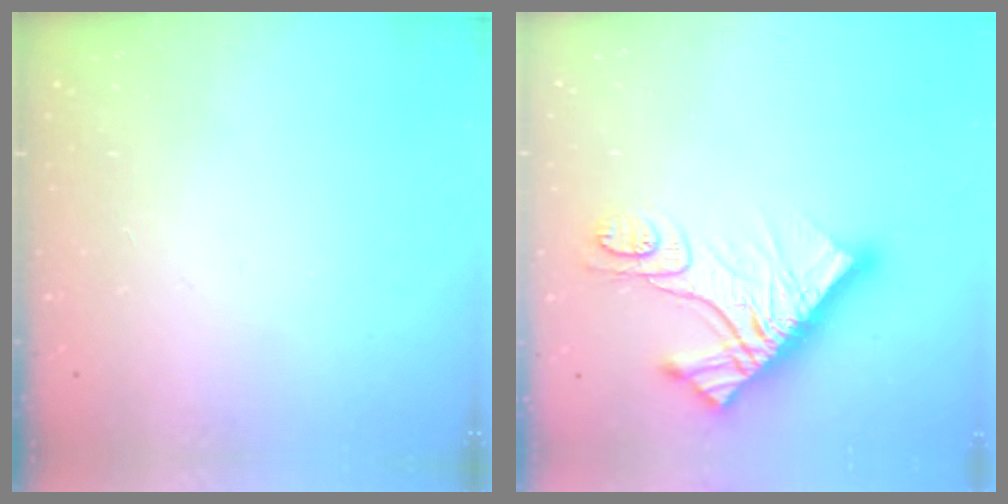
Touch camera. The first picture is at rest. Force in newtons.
{"total": 16.3, "press": 16.3, "slide": 1.4}